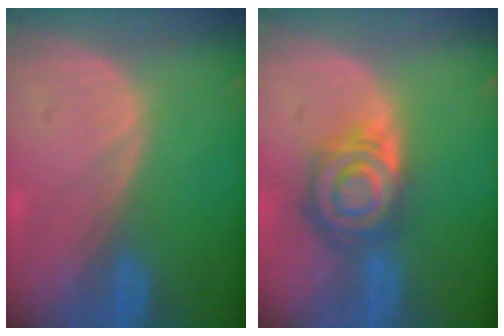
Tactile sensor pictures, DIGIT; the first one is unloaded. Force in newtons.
{"total": 8.0, "press": 7.1, "slide": 3.7}